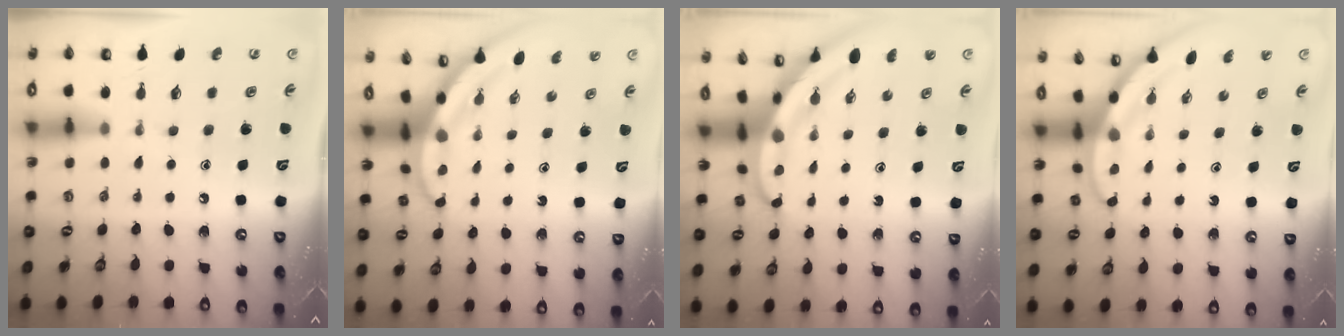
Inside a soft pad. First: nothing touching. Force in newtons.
{"total": 3.9, "press": 3.9, "slide": 0.5}
{"total": 4.6, "press": 4.6, "slide": 0.4}
{"total": 3.5, "press": 3.5, "slide": 0.1}